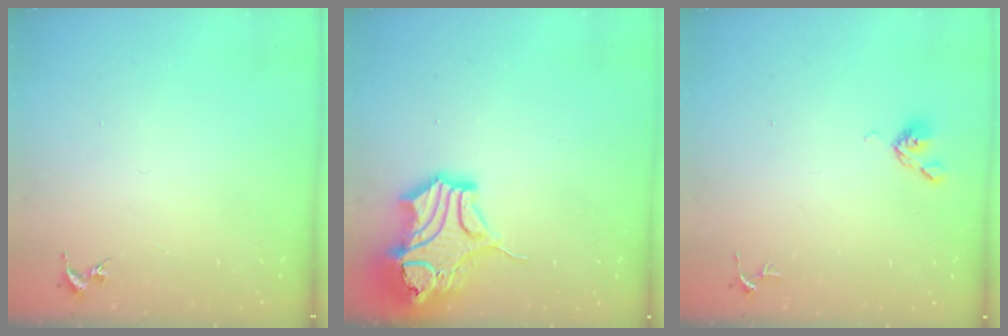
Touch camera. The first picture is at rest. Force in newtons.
{"total": 19.8, "press": 19.6, "slide": 2.6}
{"total": 5.2, "press": 5.1, "slide": 0.9}